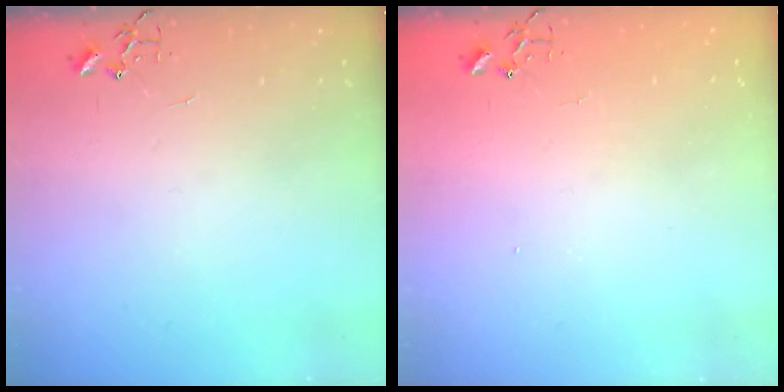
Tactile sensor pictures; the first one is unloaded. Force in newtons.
{"total": 1.3, "press": 1.2, "slide": 0.1}